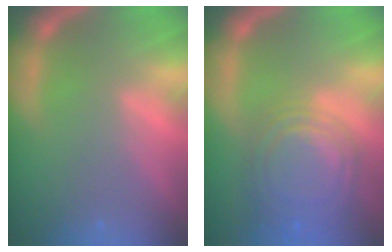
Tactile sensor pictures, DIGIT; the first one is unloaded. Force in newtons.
{"total": 10.0}